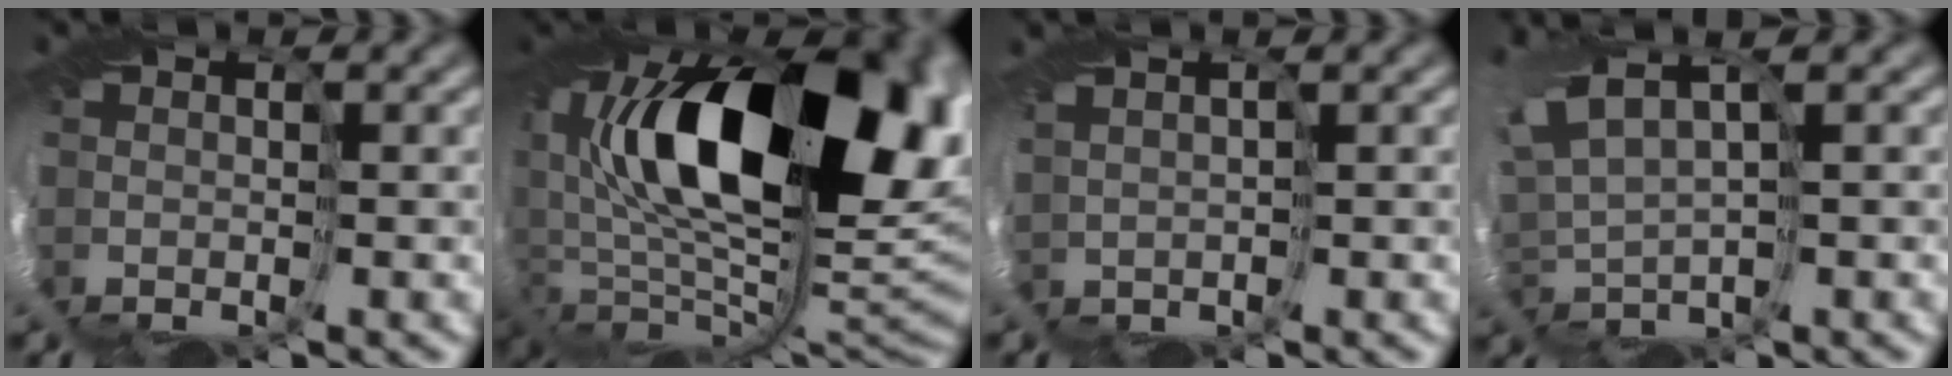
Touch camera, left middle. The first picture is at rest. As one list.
[{"total": 15.9, "force": [4.1, 8.4, 12.8], "torque": [-0.213, -0.043, 0.106]}, {"total": 2.6, "force": [0.6, -1.9, -1.6], "torque": [0.021, 0.006, 0.016]}, {"total": 2.1, "force": [1.3, -1.2, 1.0], "torque": [-0.043, 0.007, 0.018]}]